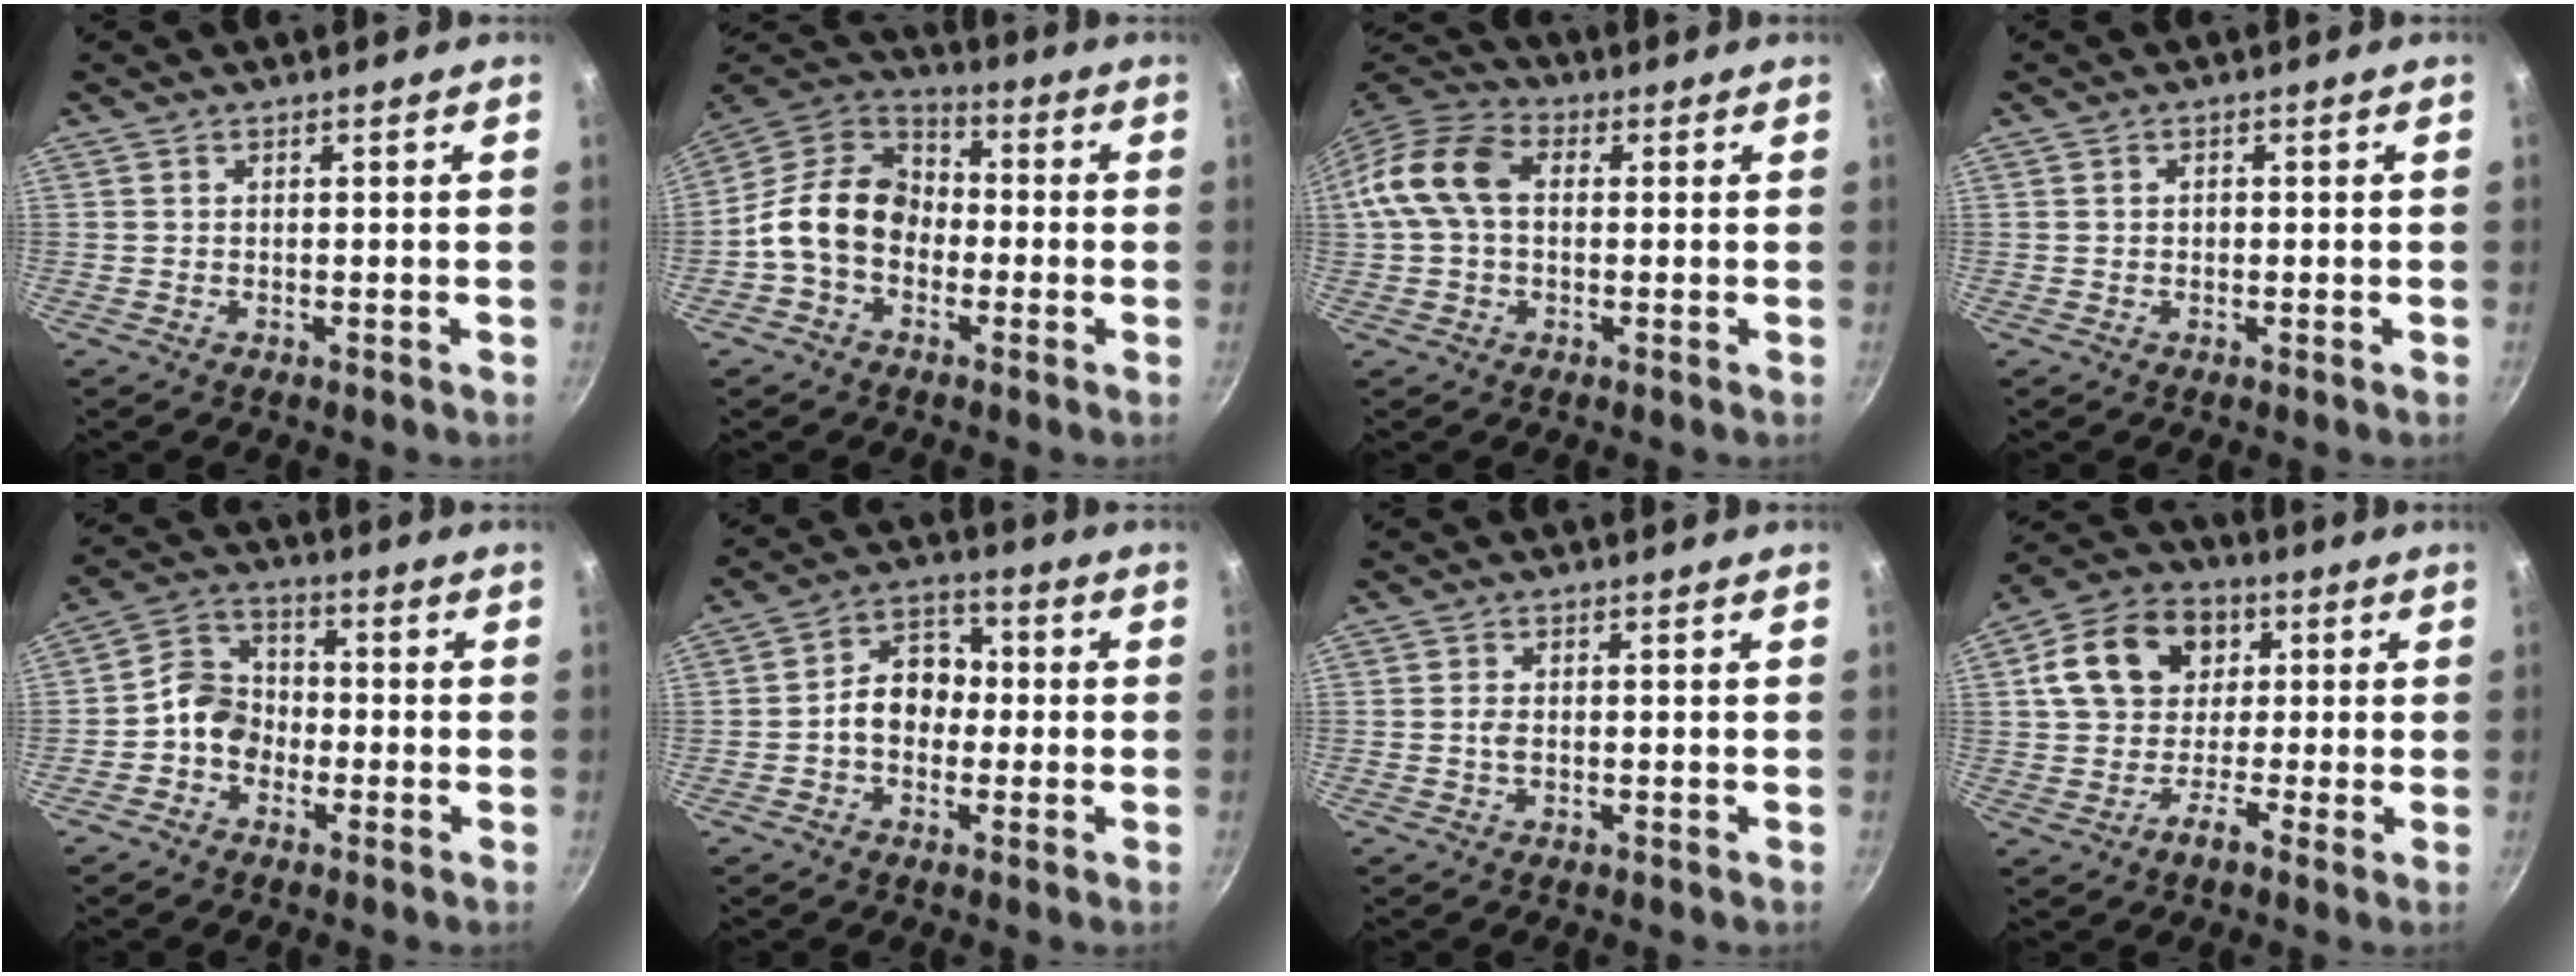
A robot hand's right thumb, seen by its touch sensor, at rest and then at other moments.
{"total": 13.9, "force": [-2.4, 10.6, 8.7], "torque": [-0.112, 0.040, -0.066]}
{"total": 11.6, "force": [1.2, 7.9, 8.4], "torque": [-0.150, 0.028, 0.005]}
{"total": 1.0, "force": [0.0, 0.8, 0.6], "torque": [-0.007, 0.004, 0.001]}
{"total": 7.5, "force": [-2.2, 6.2, 3.7], "torque": [-0.037, 0.032, -0.059]}
{"total": 9.0, "force": [-0.9, 7.0, 5.7], "torque": [-0.044, 0.031, -0.030]}
{"total": 1.5, "force": [-0.2, 0.9, 1.1], "torque": [-0.023, 0.002, -0.004]}
{"total": 12.8, "force": [1.5, 10.4, 7.3], "torque": [-0.099, 0.033, 0.009]}